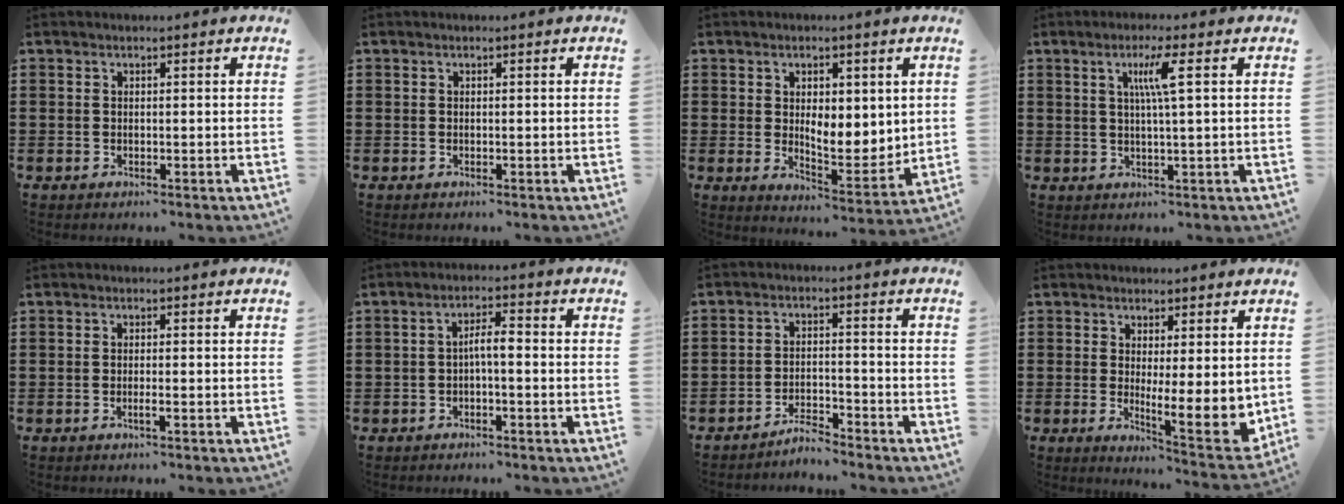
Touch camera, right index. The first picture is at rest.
{"total": 0.0}
{"total": 5.3, "force": [2.0, 3.0, 3.9], "torque": [-0.069, -0.009, 0.031]}
{"total": 5.0, "force": [1.6, -0.1, 4.7], "torque": [-0.096, 0.000, 0.022]}
{"total": 1.1, "force": [-0.6, 0.0, 1.0], "torque": [-0.017, -0.004, -0.011]}
{"total": 3.0, "force": [-0.7, 0.6, 2.8], "torque": [-0.053, 0.005, -0.015]}
{"total": 3.4, "force": [-3.4, 0.3, 0.6], "torque": [-0.015, 0.005, -0.069]}
{"total": 5.9, "force": [1.5, 1.8, 5.4], "torque": [-0.072, -0.033, 0.027]}